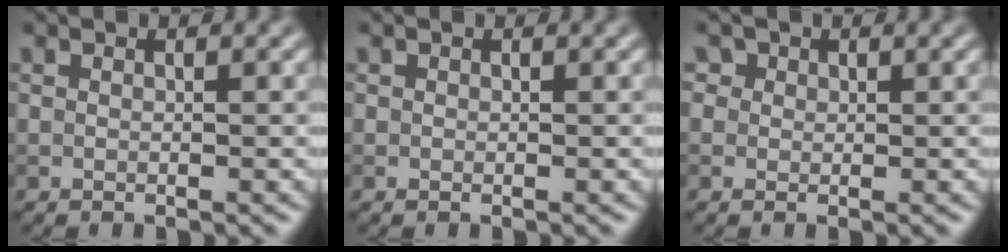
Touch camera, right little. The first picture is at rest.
{"total": 0.0}
{"total": 2.3, "force": [1.2, 1.8, 0.8], "torque": [-0.010, 0.008, 0.008]}